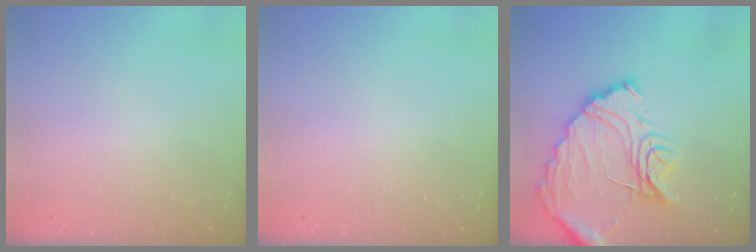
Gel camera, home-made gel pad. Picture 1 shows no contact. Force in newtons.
{"total": 0.0}
{"total": 18.9, "press": 18.8, "slide": 1.6}